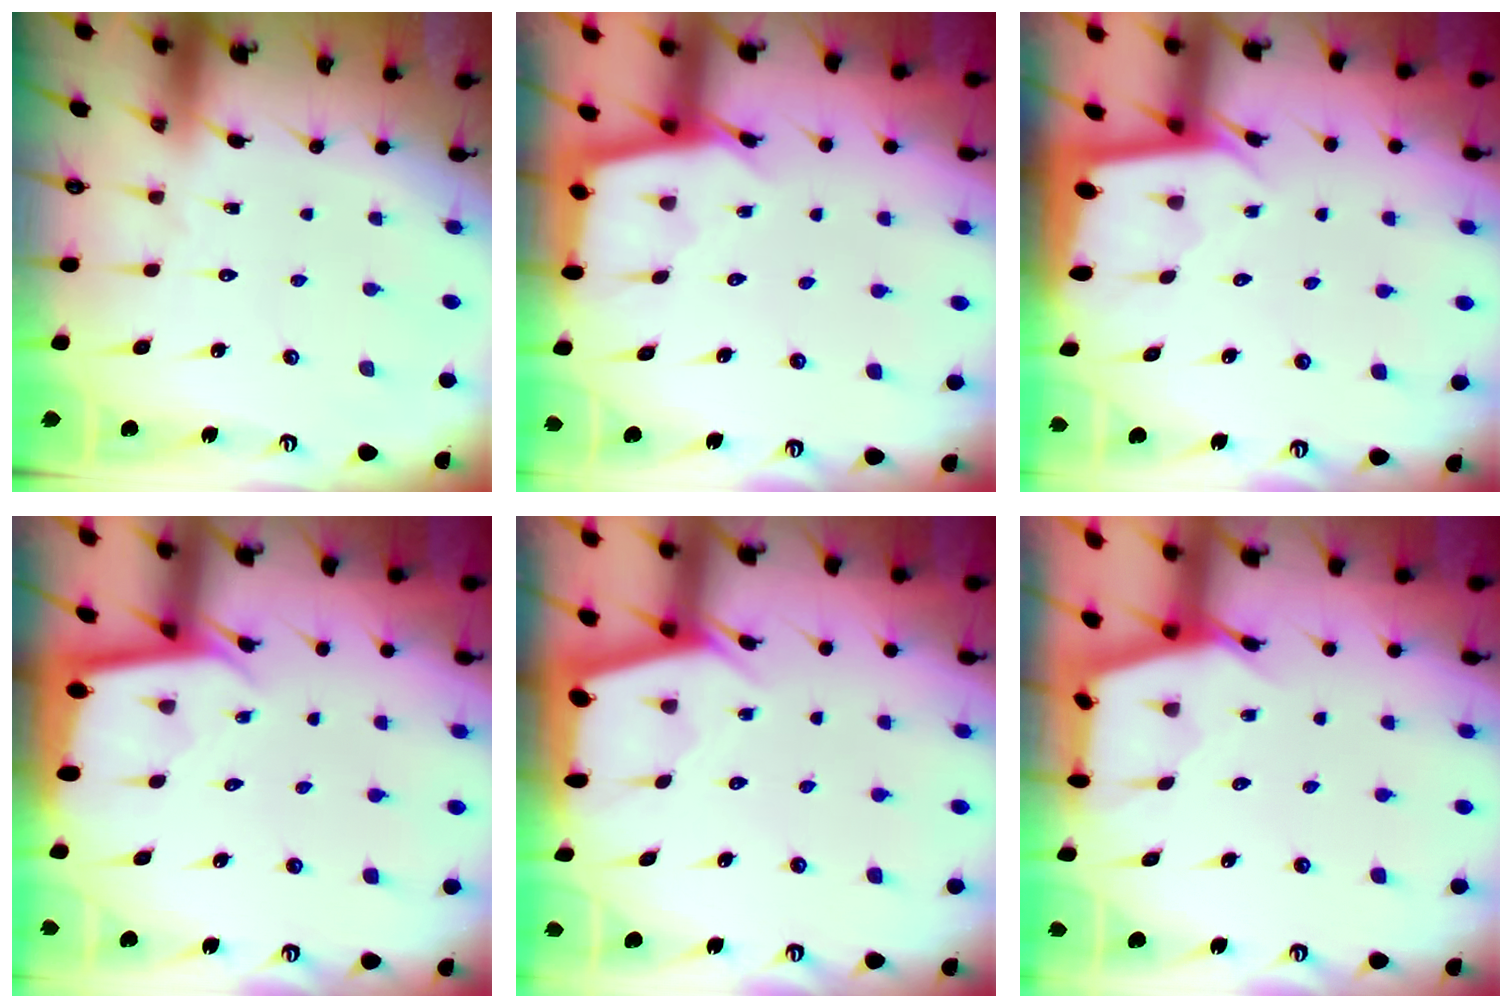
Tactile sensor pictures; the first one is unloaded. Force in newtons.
{"total": 2.9, "press": 2.9, "slide": 0.3}
{"total": 2.0, "press": 2.0, "slide": 0.1}
{"total": 1.9, "press": 1.9, "slide": 0.1}
{"total": 2.4, "press": 2.4, "slide": 0.3}
{"total": 2.8, "press": 2.8, "slide": 0.4}